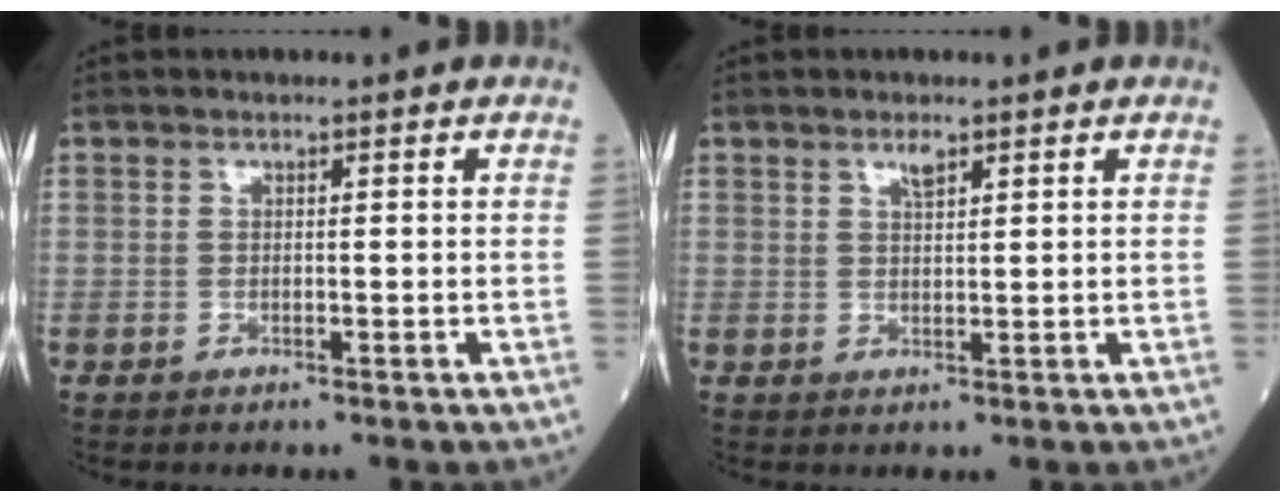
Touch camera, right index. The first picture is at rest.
{"total": 1.7, "force": [1.2, 0.4, 1.2], "torque": [-0.023, 0.000, 0.023]}